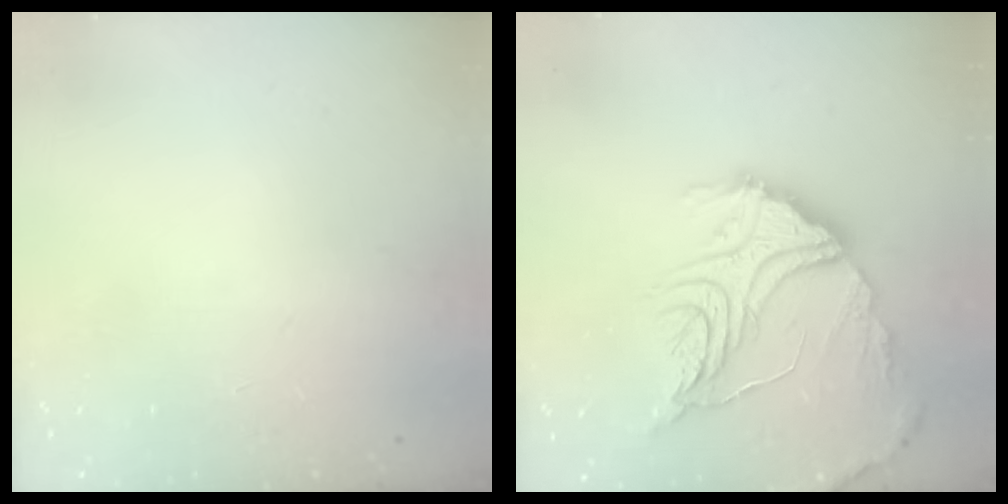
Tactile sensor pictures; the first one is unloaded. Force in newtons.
{"total": 19.7, "press": 19.7, "slide": 1.6}